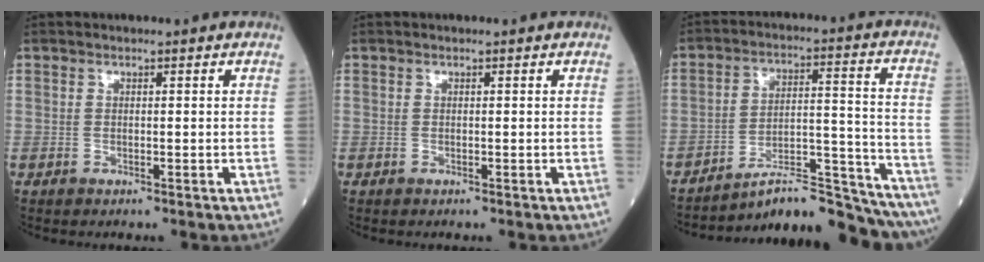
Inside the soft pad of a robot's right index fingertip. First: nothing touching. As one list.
[{"total": 0.0}, {"total": 15.1, "force": [-14.4, 0.3, 4.5], "torque": [-0.059, 0.043, -0.218]}]